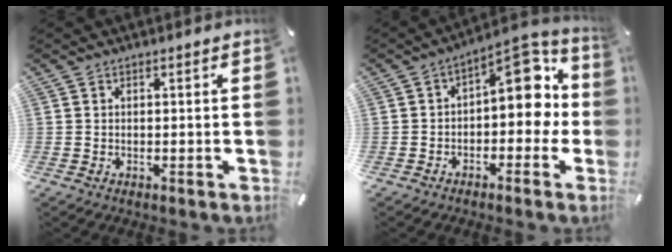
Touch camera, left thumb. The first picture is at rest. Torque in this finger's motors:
{"motor_torque": [1.72, 2.38, 0.19, 0.06, 0.03]}